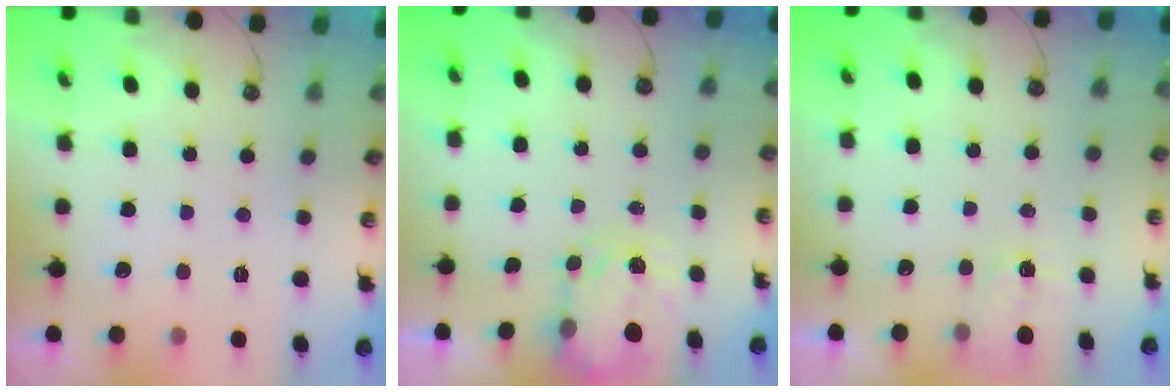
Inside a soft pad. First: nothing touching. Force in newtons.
{"total": 3.8, "press": 3.7, "slide": 0.5}
{"total": 2.0, "press": 2.0, "slide": 0.3}